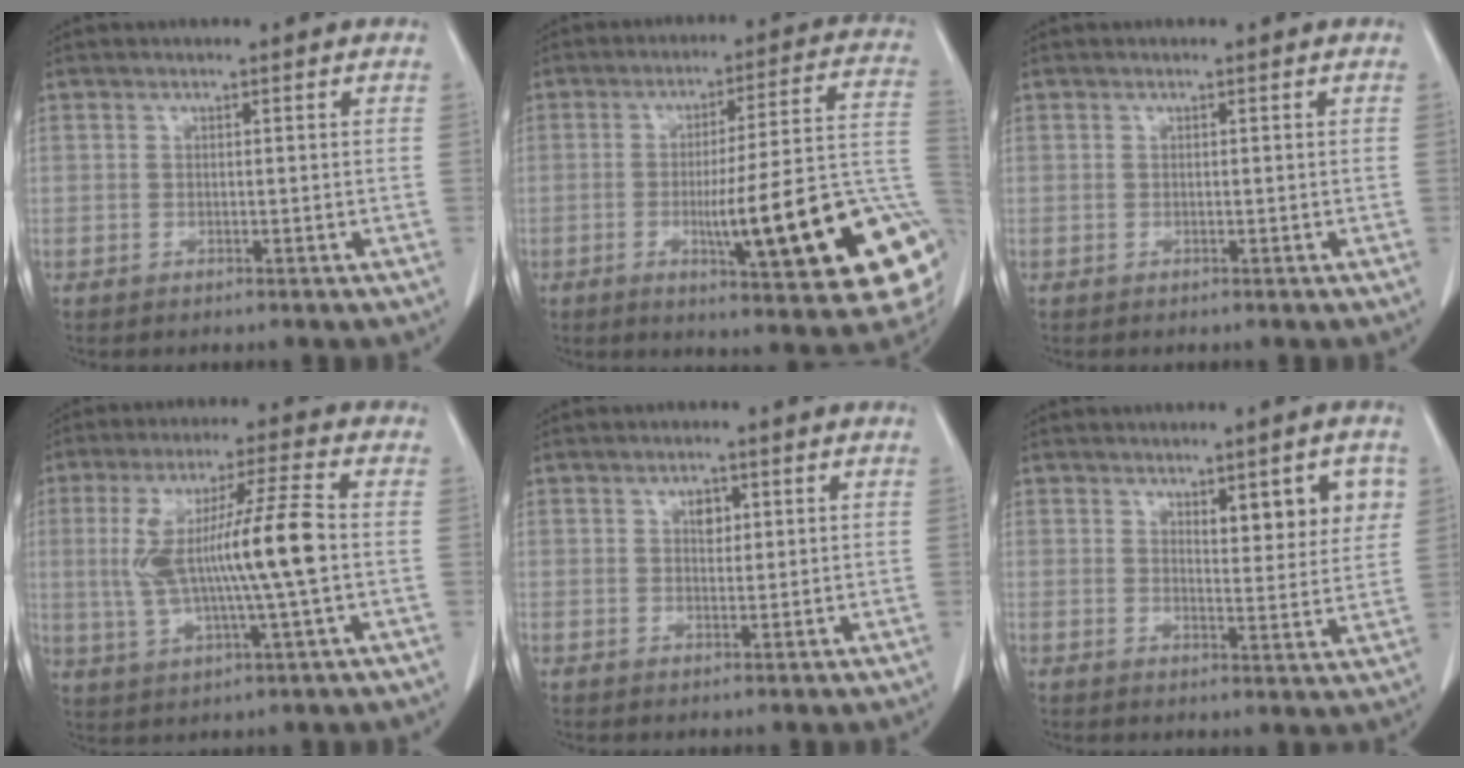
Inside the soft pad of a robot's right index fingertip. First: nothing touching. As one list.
[{"total": 22.2, "force": [-5.7, 2.2, 21.4], "torque": [-0.199, 0.009, -0.070]}, {"total": 0.0}, {"total": 13.3, "force": [0.2, 0.5, 13.3], "torque": [-0.262, 0.012, 0.006]}, {"total": 2.0, "force": [0.8, 1.3, 1.4], "torque": [-0.019, 0.000, 0.012]}, {"total": 7.7, "force": [3.4, 2.2, 6.6], "torque": [-0.079, -0.001, 0.046]}]